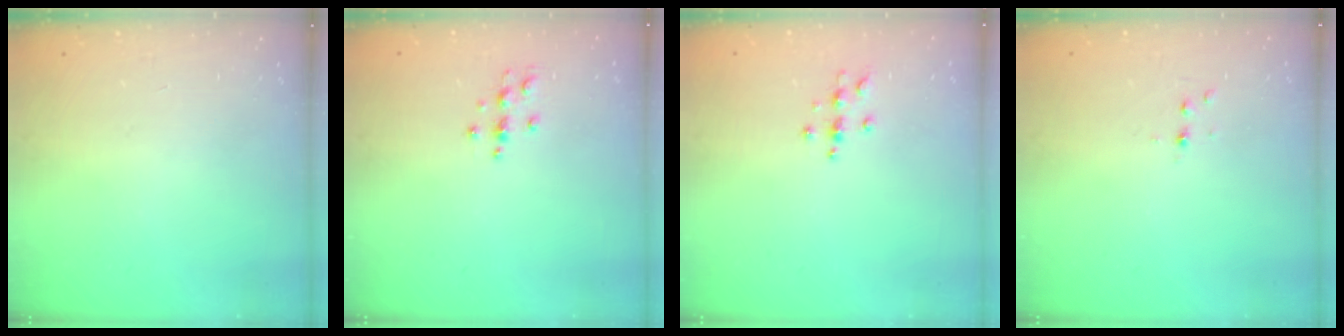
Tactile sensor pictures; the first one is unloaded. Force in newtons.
{"total": 3.2, "press": 3.2, "slide": 0.5}
{"total": 3.8, "press": 3.7, "slide": 0.5}
{"total": 3.0, "press": 2.6, "slide": 1.5}